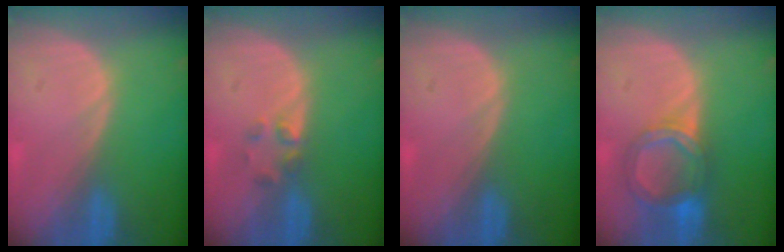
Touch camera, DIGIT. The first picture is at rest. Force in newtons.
{"total": 2.0, "press": 1.9, "slide": 0.8}
{"total": 0.0}
{"total": 6.4, "press": 5.7, "slide": 3.0}